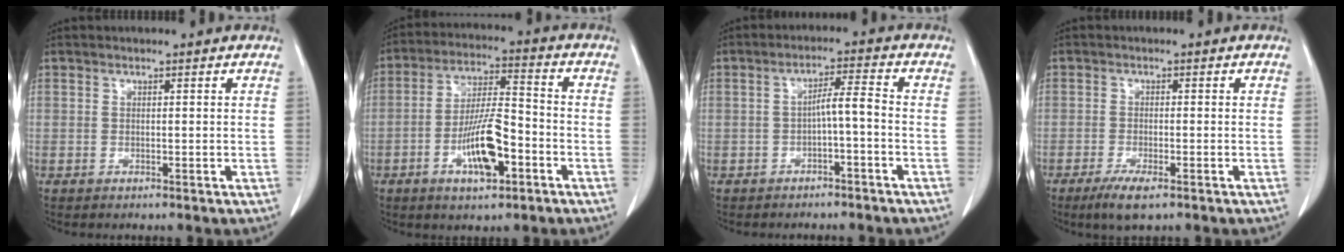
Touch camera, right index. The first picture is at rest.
{"total": 10.4, "force": [-4.1, 2.8, 9.2], "torque": [-0.176, 0.004, -0.072]}
{"total": 3.8, "force": [-1.1, 0.3, 3.6], "torque": [-0.058, 0.016, -0.017]}
{"total": 4.0, "force": [-2.5, 0.7, 3.0], "torque": [-0.058, -0.008, -0.043]}